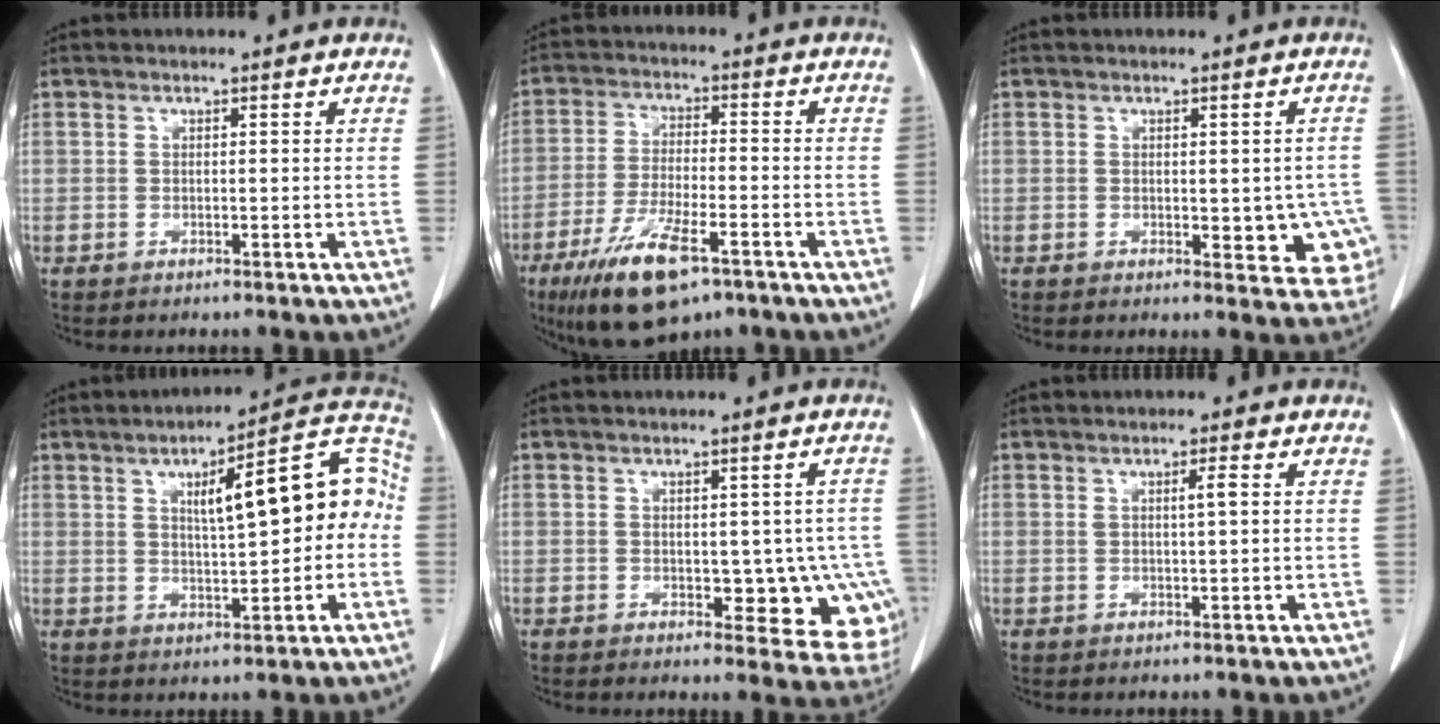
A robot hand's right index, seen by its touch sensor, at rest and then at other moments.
{"total": 12.6, "force": [-7.5, 3.4, 9.5], "torque": [-0.183, -0.020, -0.124]}
{"total": 7.1, "force": [-1.2, 3.5, 6.1], "torque": [-0.043, 0.000, -0.008]}
{"total": 14.3, "force": [1.6, 3.5, 13.8], "torque": [-0.181, 0.046, 0.023]}
{"total": 9.0, "force": [-1.9, 5.0, 7.2], "torque": [-0.053, 0.011, -0.015]}
{"total": 1.6, "force": [0.4, -0.1, 1.6], "torque": [-0.027, 0.001, 0.007]}